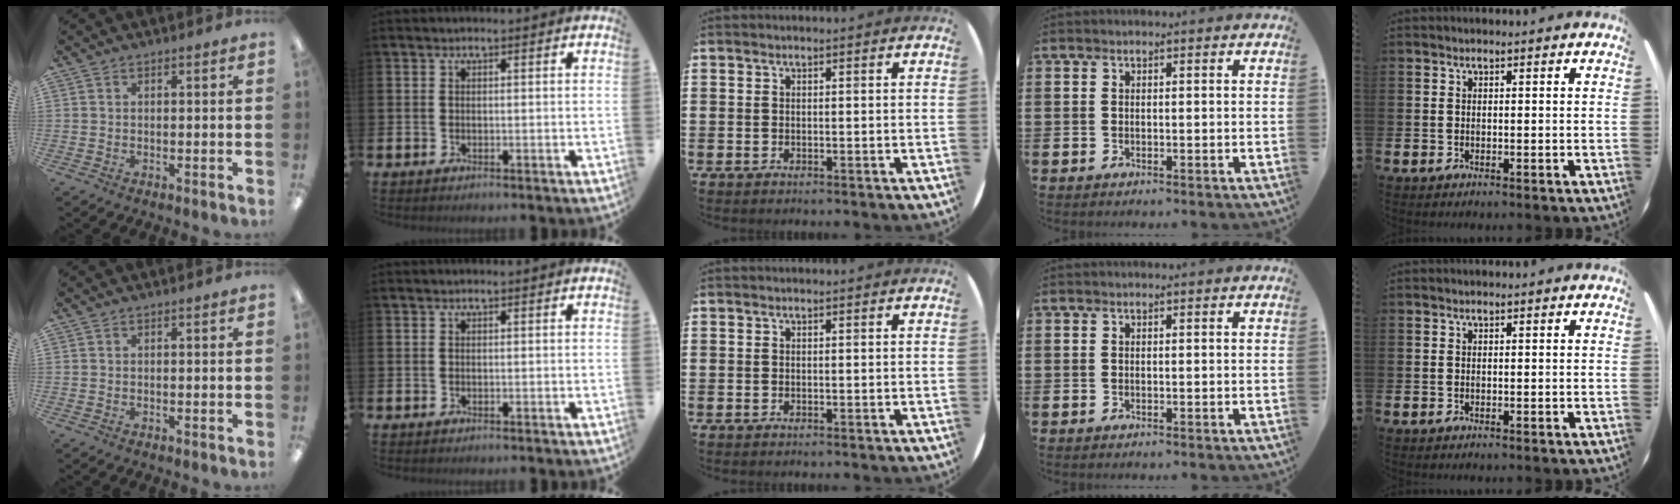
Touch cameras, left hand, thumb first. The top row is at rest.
{}